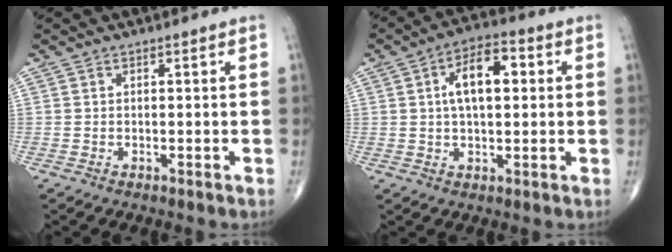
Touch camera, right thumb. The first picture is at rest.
{"total": 9.9, "force": [1.9, 4.9, 8.4], "torque": [-0.127, 0.016, 0.025]}